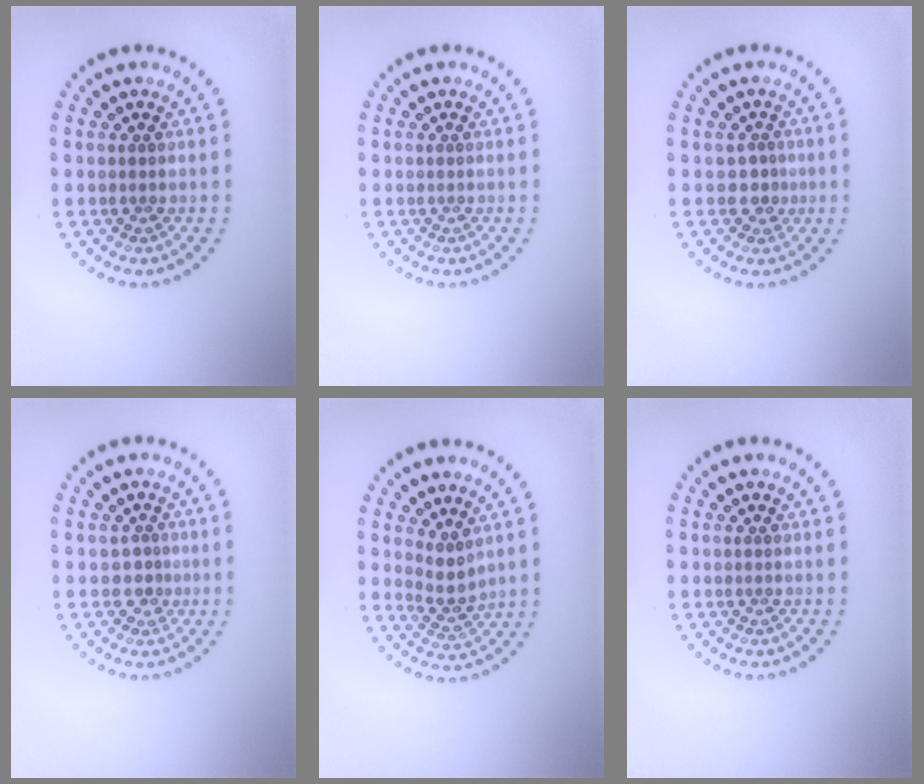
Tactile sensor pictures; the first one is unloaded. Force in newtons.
{"total": 0.0}
{"total": 1.6, "press": 1.2, "slide": 1.1}
{"total": 1.7, "press": 1.2, "slide": 1.2}
{"total": 2.2, "press": 1.7, "slide": 1.5}
{"total": 0.0}